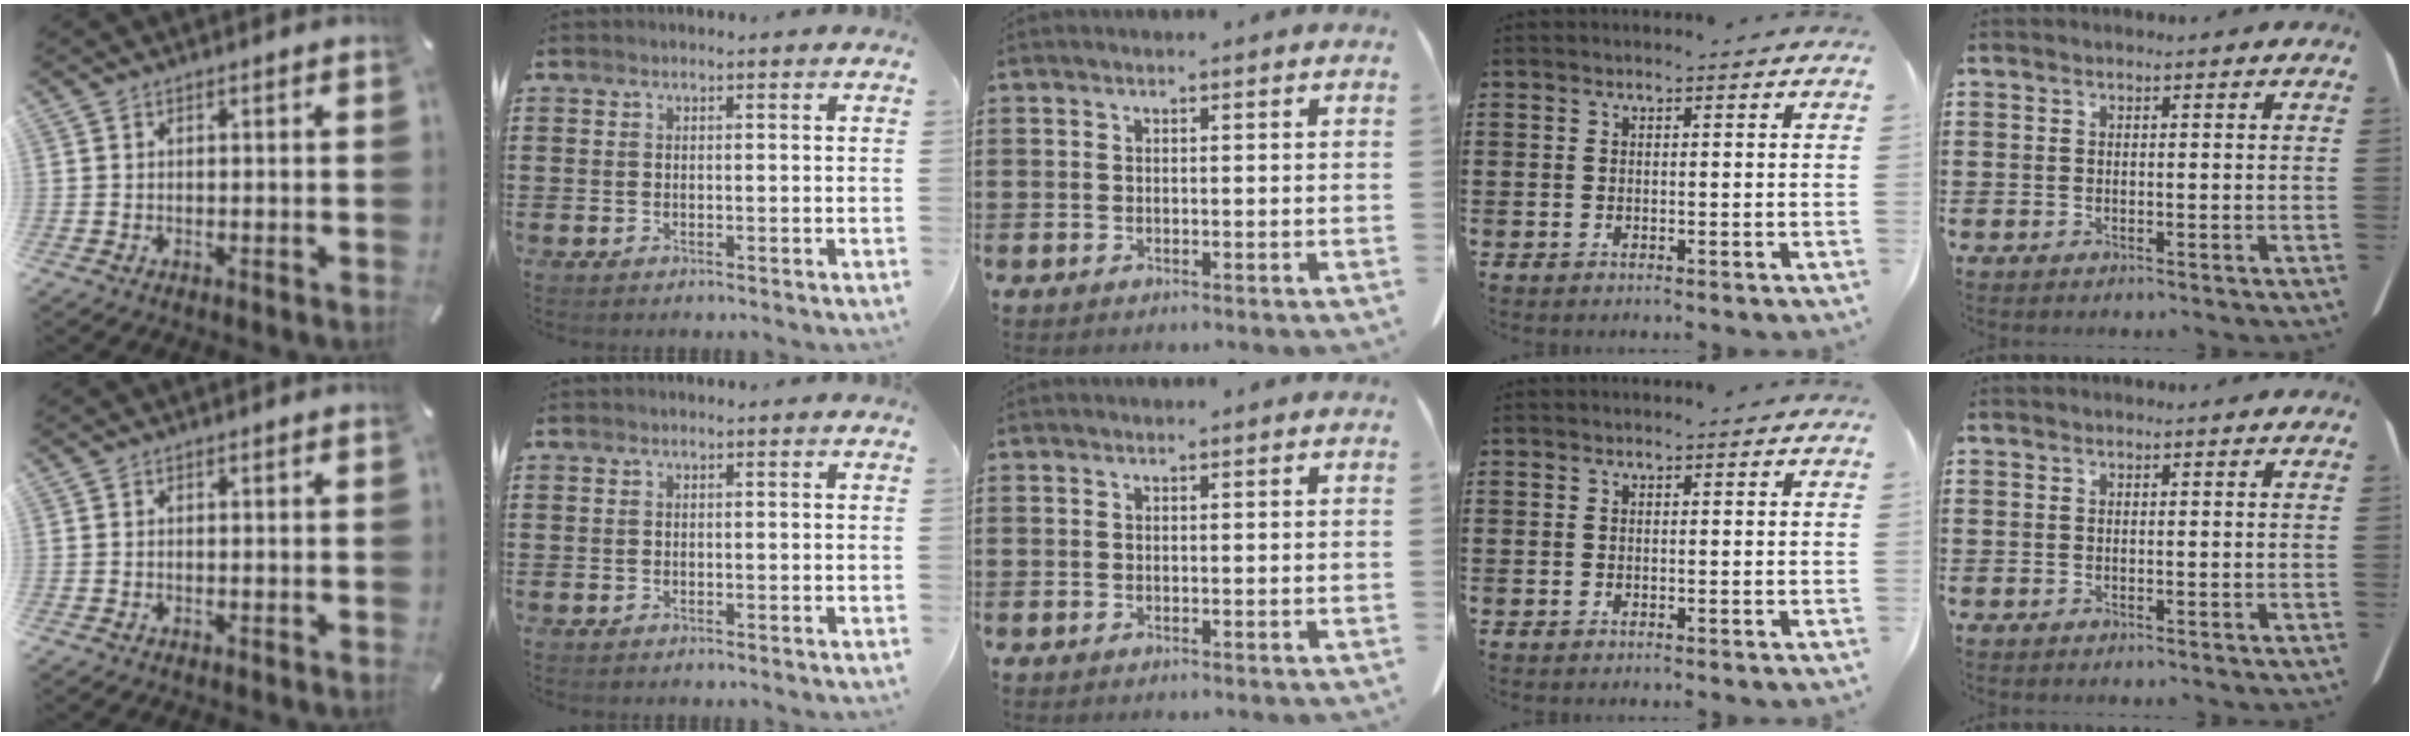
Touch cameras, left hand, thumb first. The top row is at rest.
{}